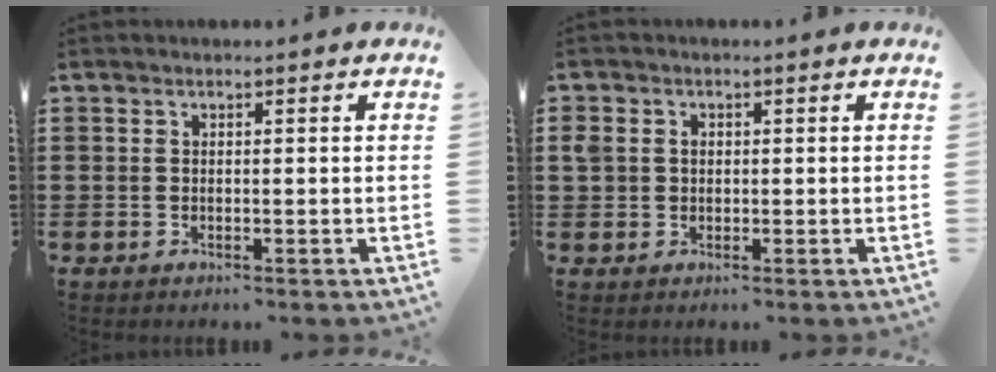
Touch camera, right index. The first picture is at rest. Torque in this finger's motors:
{"motor_torque": [0.09, -0.04, 0.03, 0.06]}